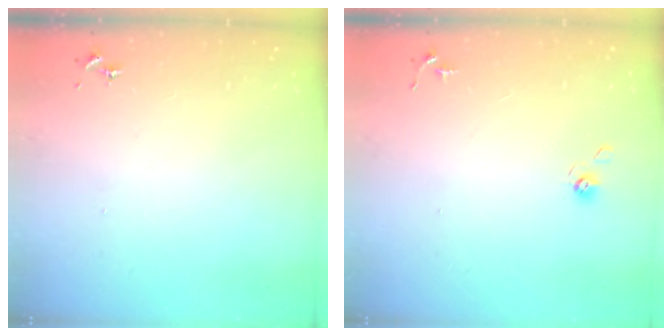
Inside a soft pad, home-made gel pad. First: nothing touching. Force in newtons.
{"total": 5.4, "press": 5.2, "slide": 1.4}